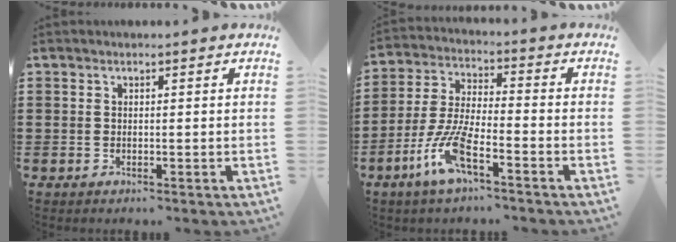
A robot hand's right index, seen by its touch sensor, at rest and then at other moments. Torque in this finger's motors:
{"motor_torque": [2.14, 0.00, 0.72, 0.21]}